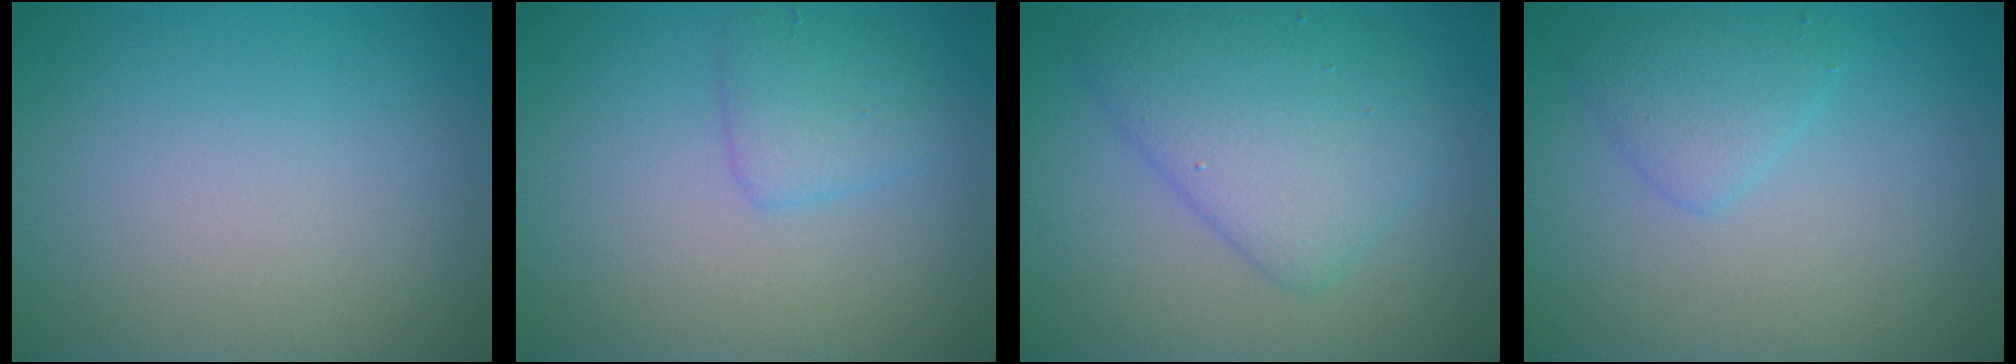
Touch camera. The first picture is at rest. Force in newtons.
{"total": 2.2, "press": 2.2, "slide": 0.2}
{"total": 5.4, "press": 5.4, "slide": 0.1}
{"total": 2.1, "press": 2.1, "slide": 0.0}